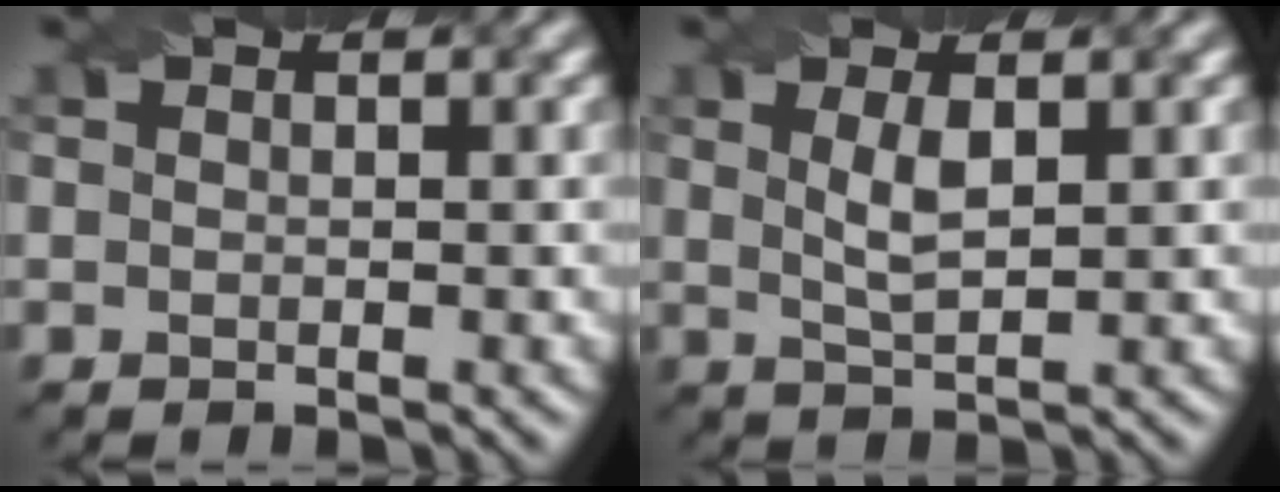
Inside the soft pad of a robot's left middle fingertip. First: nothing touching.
{"total": 2.5, "force": [0.8, 0.8, 2.3], "torque": [-0.048, -0.001, 0.018]}